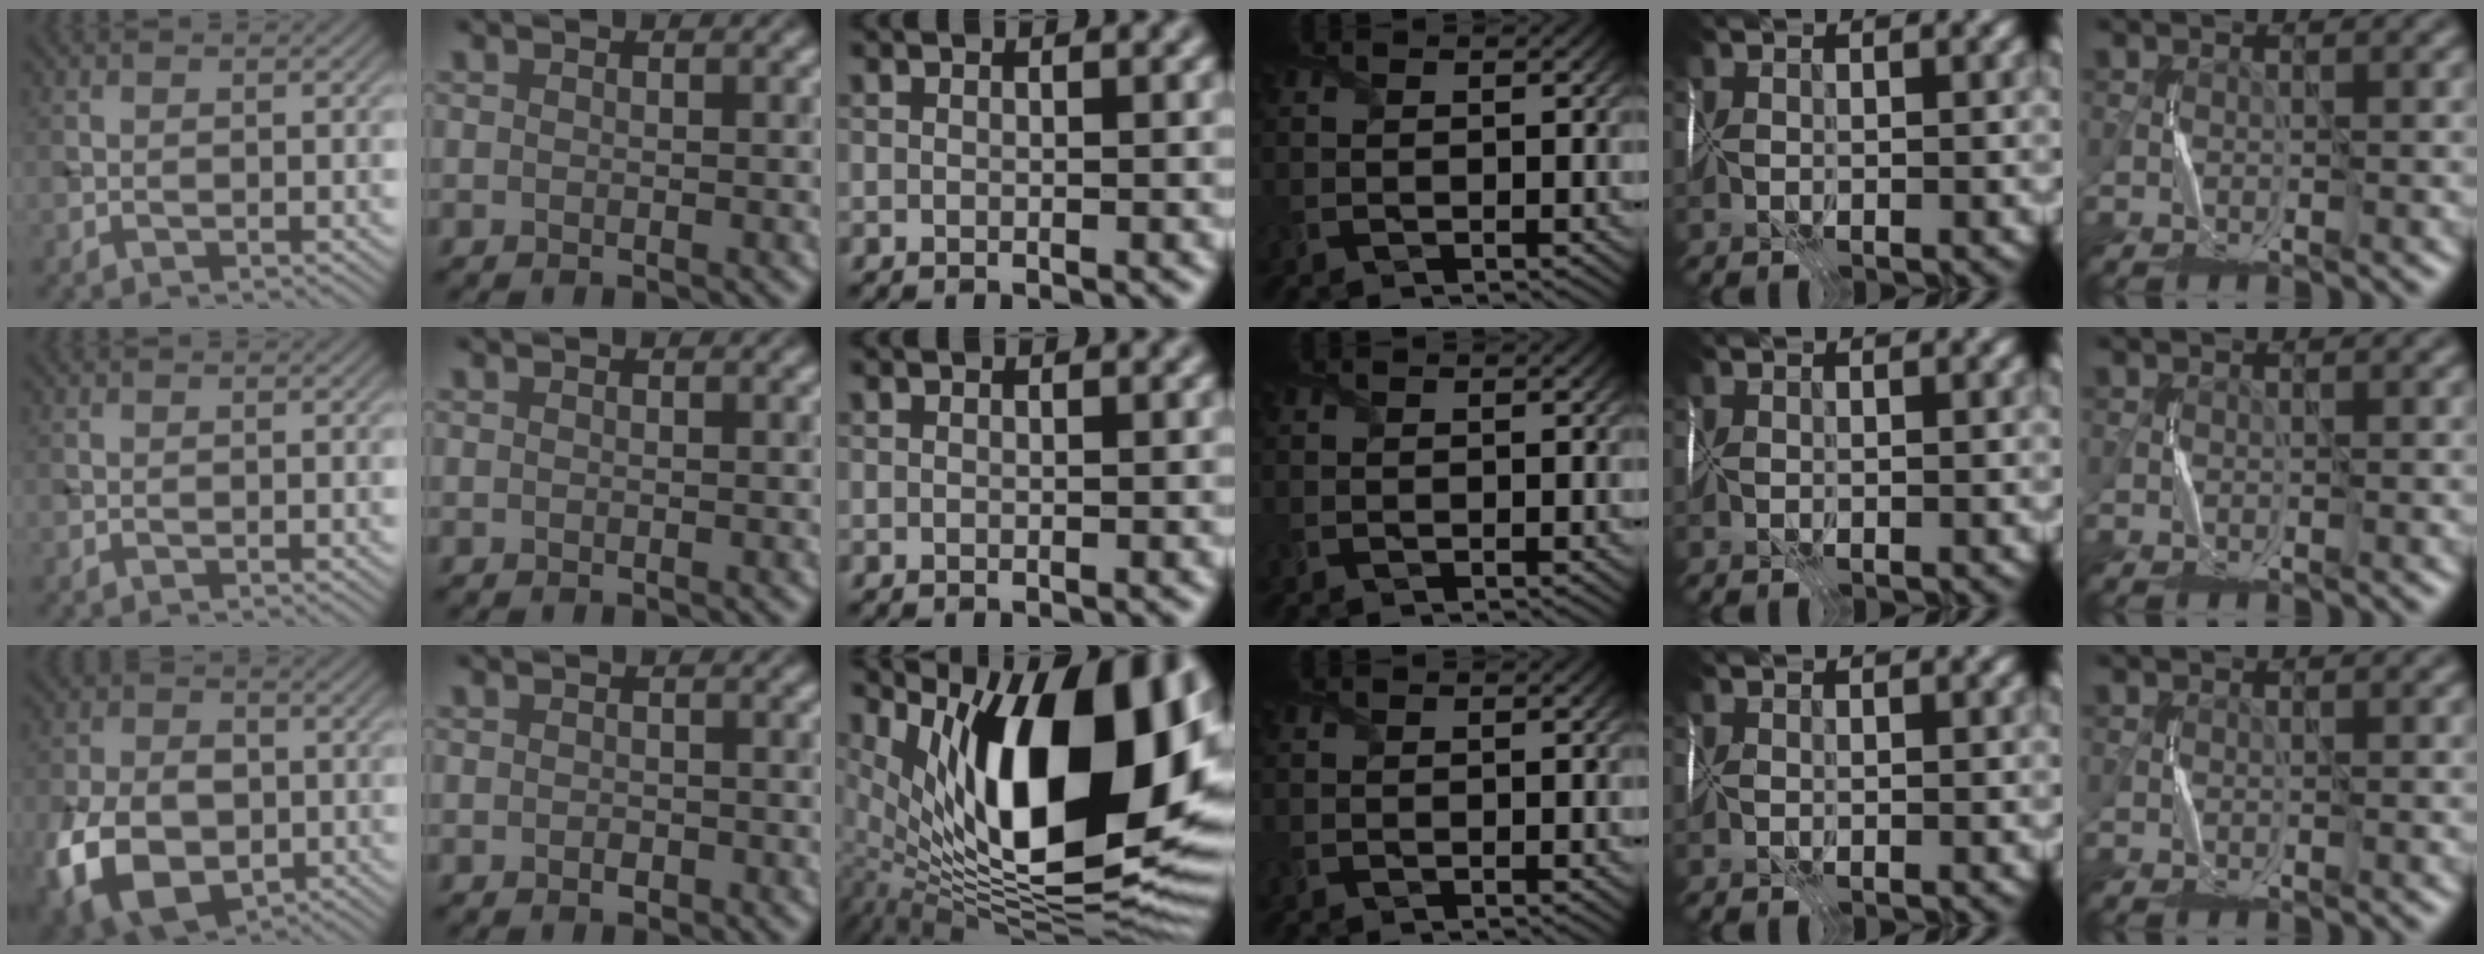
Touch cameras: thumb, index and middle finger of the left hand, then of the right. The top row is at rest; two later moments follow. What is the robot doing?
{"motion": "fold", "object": "wrapping paper"}